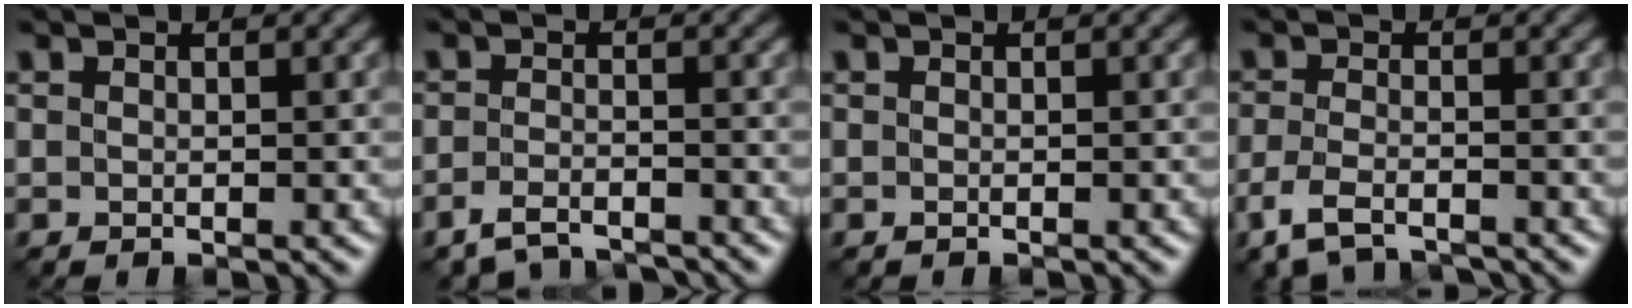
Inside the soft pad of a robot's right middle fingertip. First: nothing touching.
{"total": 4.1, "force": [-3.7, 1.1, 1.5], "torque": [-0.030, -0.006, -0.069]}
{"total": 0.0}
{"total": 4.3, "force": [-3.2, 1.4, 2.4], "torque": [-0.058, -0.010, -0.069]}